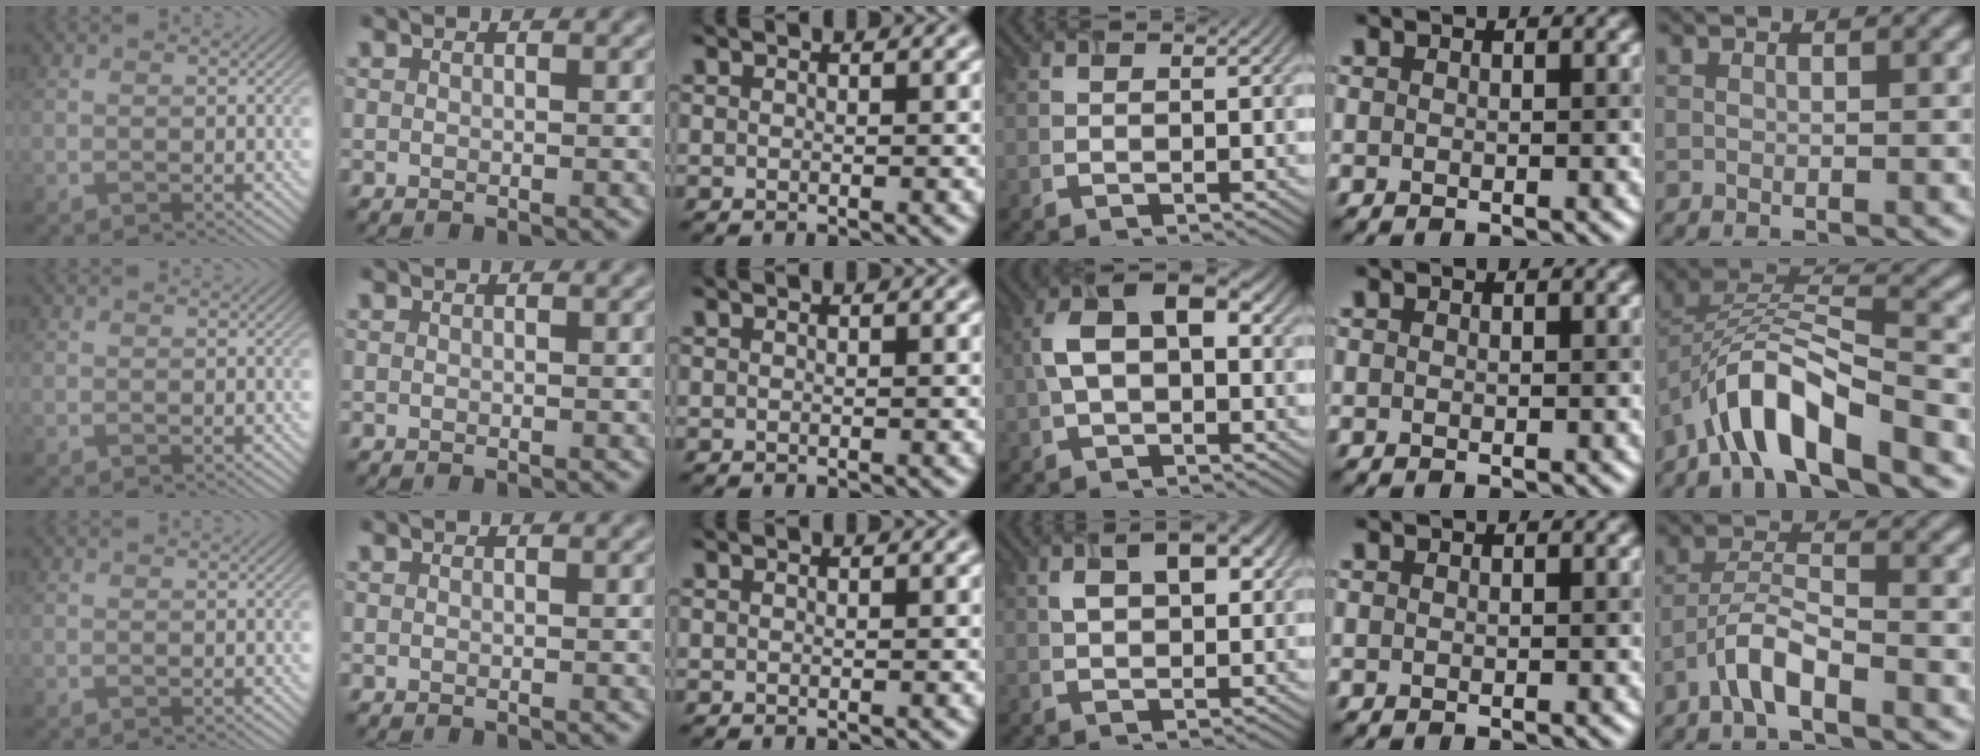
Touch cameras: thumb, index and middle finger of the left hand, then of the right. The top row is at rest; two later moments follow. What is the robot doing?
{"motion": "lift_and_place", "object": "timer"}